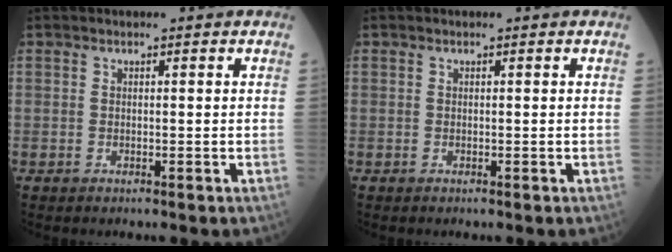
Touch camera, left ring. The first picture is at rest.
{"total": 0.0}